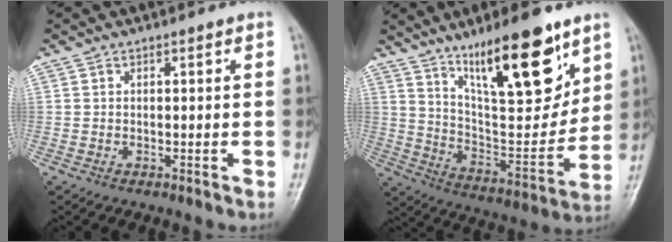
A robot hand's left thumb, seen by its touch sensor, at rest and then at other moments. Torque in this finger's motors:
{"motor_torque": [1.37, 0.93, 1.71, -1.06, 0.20]}